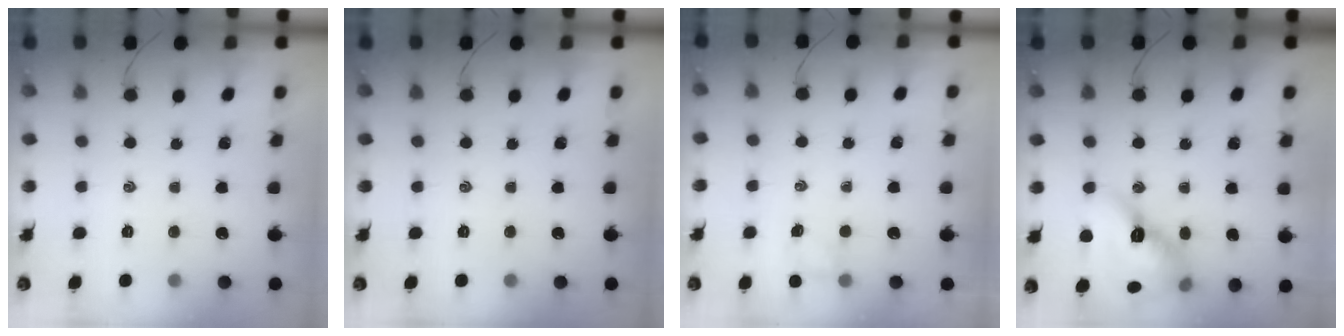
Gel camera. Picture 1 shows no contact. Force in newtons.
{"total": 0.0}
{"total": 2.7, "press": 2.5, "slide": 0.8}
{"total": 16.4, "press": 16.0, "slide": 3.7}